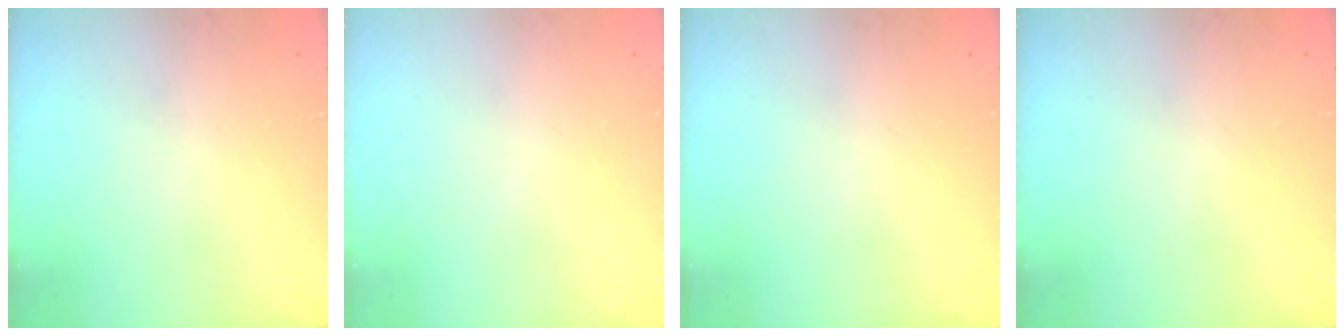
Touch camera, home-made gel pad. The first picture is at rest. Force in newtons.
{"total": 0.0}
{"total": 0.0}
{"total": 0.0}